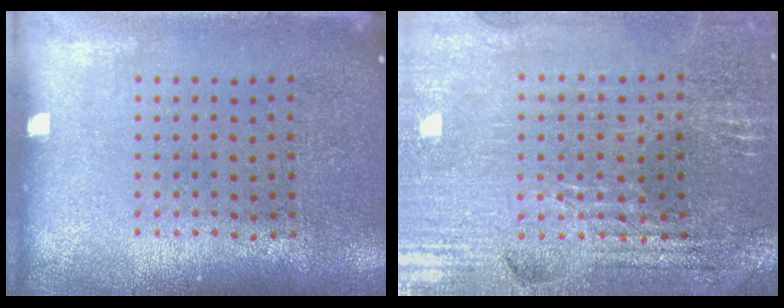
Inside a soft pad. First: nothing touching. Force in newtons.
{"total": 2.9, "press": 2.8, "slide": 0.5}